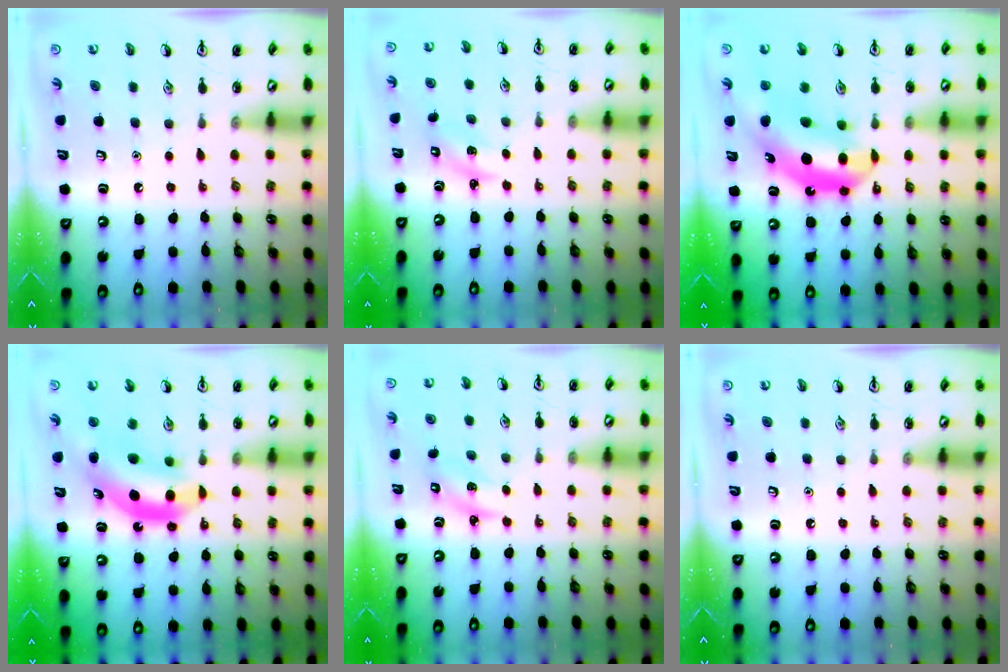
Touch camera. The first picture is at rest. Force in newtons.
{"total": 2.3, "press": 2.2, "slide": 0.4}
{"total": 14.0, "press": 13.3, "slide": 4.5}
{"total": 11.0, "press": 10.5, "slide": 3.4}
{"total": 2.2, "press": 2.1, "slide": 0.5}
{"total": 0.0}